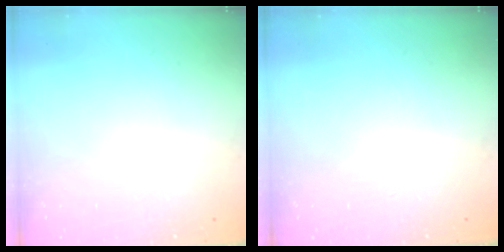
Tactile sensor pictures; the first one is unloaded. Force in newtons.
{"total": 0.0}